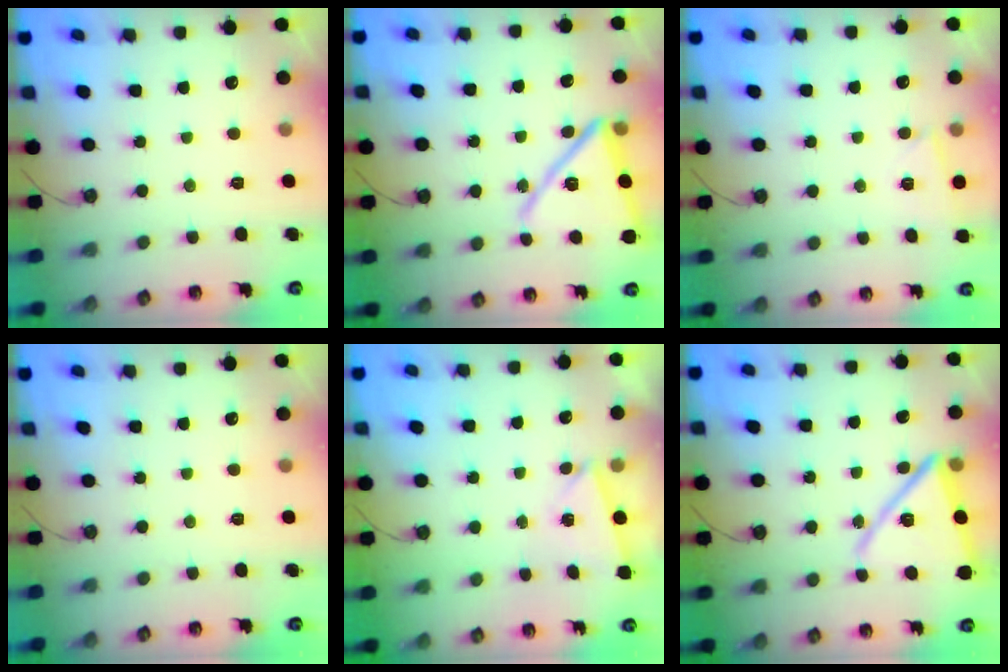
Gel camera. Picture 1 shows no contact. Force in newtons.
{"total": 16.6, "press": 16.5, "slide": 1.1}
{"total": 2.6, "press": 2.6, "slide": 0.7}
{"total": 0.0}
{"total": 2.8, "press": 1.5, "slide": 2.3}
{"total": 15.1, "press": 15.1, "slide": 1.3}